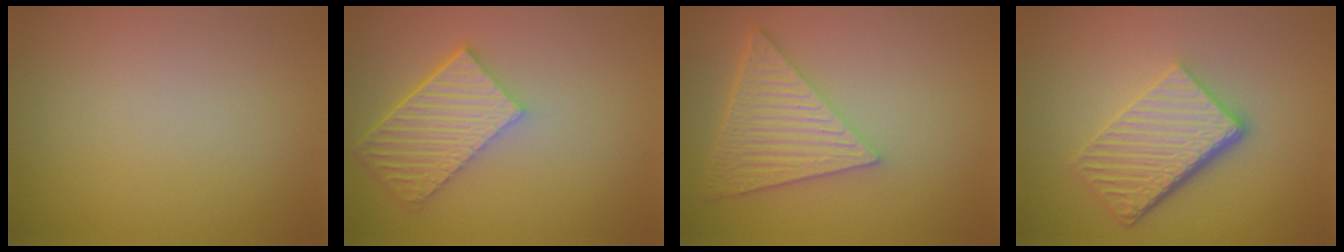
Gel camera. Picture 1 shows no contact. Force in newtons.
{"total": 5.7, "press": 4.1, "slide": 3.9}
{"total": 6.1, "press": 4.5, "slide": 4.0}
{"total": 6.0, "press": 4.1, "slide": 4.4}